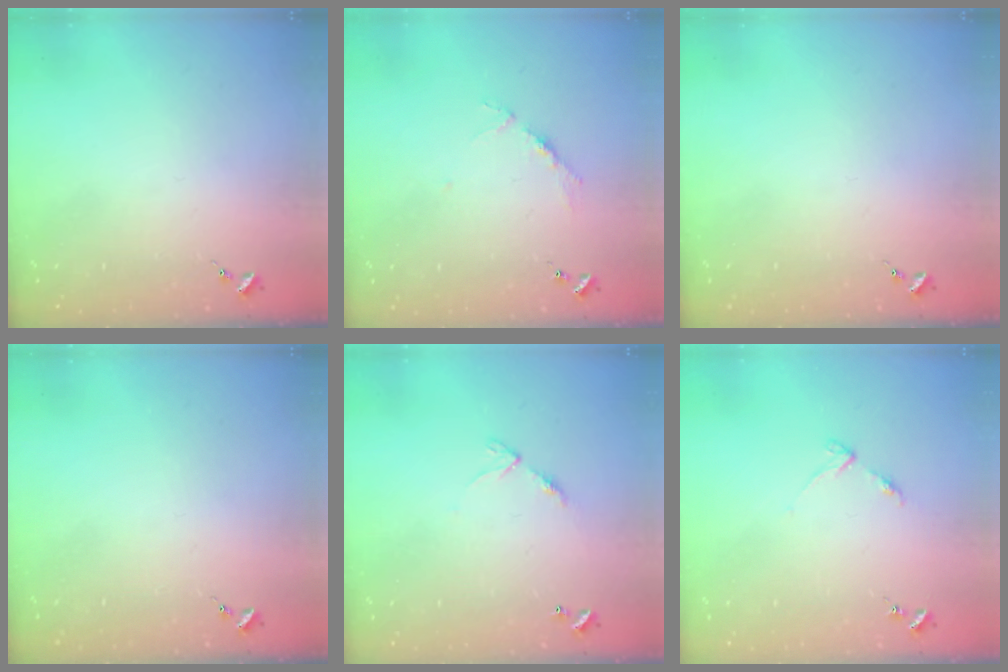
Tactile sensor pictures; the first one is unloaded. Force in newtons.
{"total": 3.9, "press": 3.8, "slide": 0.5}
{"total": 0.0}
{"total": 0.0}
{"total": 6.4, "press": 6.4, "slide": 0.5}
{"total": 3.6, "press": 3.5, "slide": 0.4}